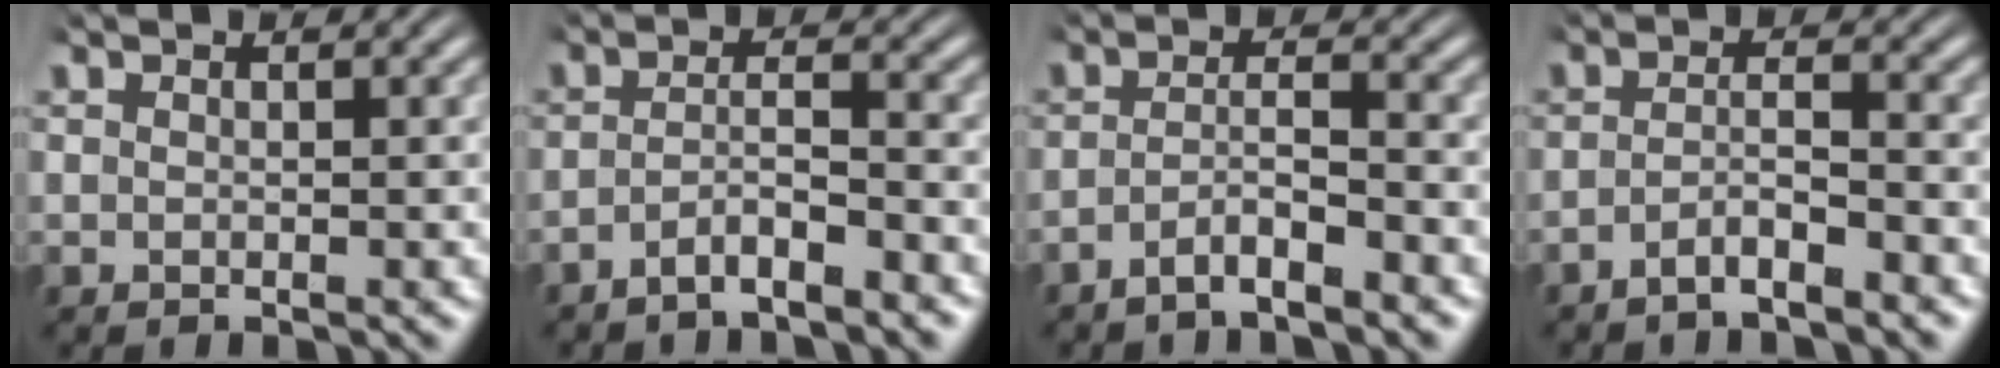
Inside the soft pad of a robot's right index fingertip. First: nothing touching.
{"total": 3.4, "force": [-2.9, 0.5, 1.7], "torque": [-0.028, -0.009, -0.048]}
{"total": 3.5, "force": [-2.9, 0.6, 1.8], "torque": [-0.032, -0.009, -0.047]}
{"total": 3.1, "force": [-2.7, 0.4, 1.5], "torque": [-0.024, -0.009, -0.044]}